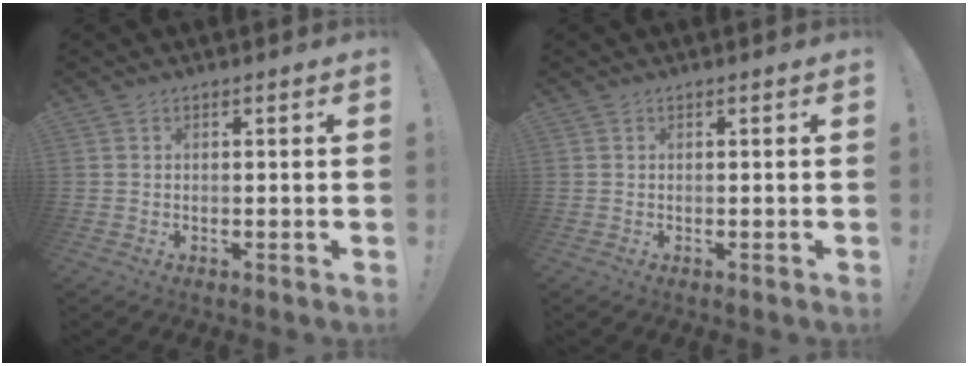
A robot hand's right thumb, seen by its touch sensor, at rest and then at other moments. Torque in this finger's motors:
{"motor_torque": [0.00, 0.00, 0.00, 0.00, 0.00]}